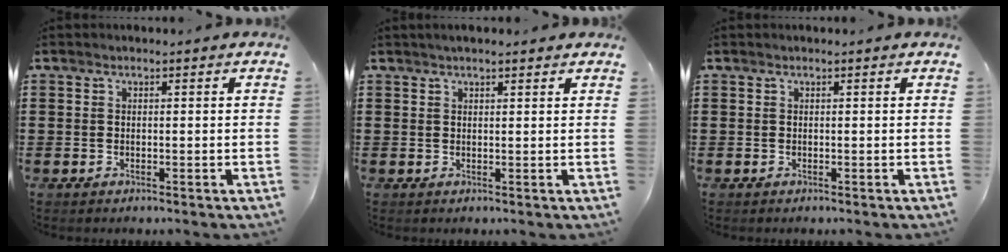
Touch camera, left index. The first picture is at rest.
{"total": 1.5, "force": [1.2, 0.2, 0.7], "torque": [-0.016, 0.003, 0.023]}
{"total": 0.0}